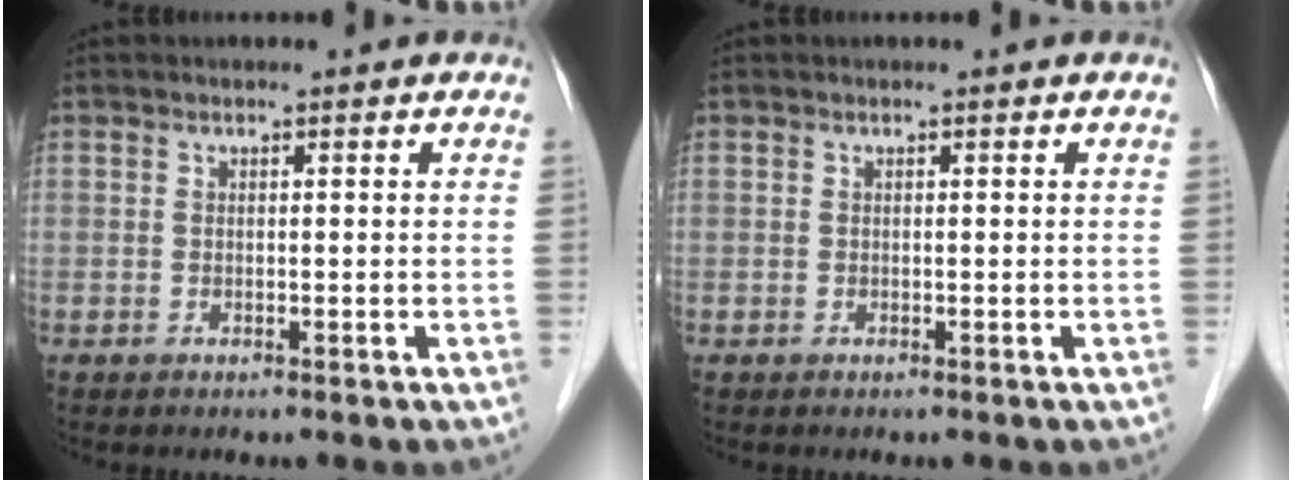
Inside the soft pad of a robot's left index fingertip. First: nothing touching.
{"total": 0.0}